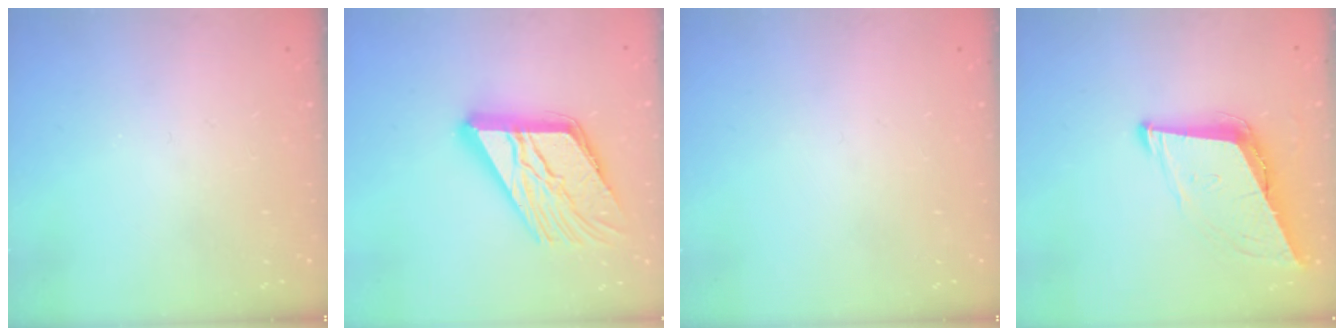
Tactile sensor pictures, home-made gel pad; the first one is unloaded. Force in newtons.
{"total": 20.6, "press": 20.5, "slide": 2.2}
{"total": 0.0}
{"total": 9.1, "press": 8.7, "slide": 2.6}